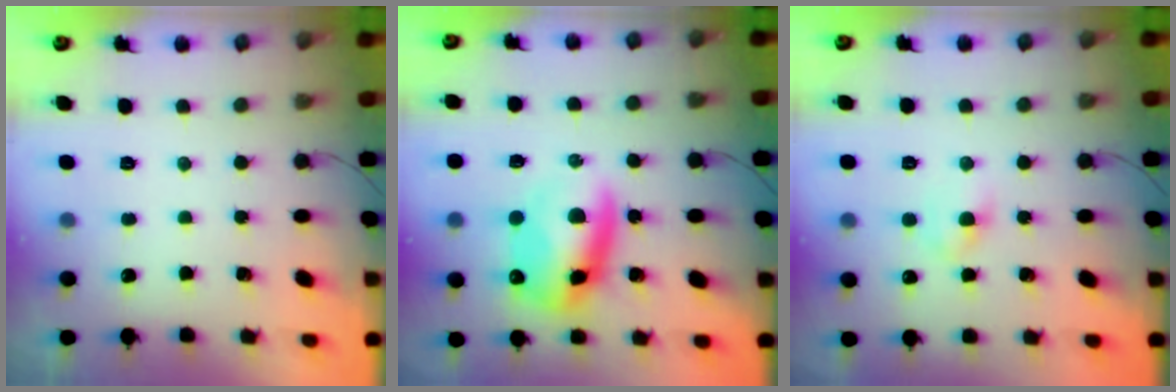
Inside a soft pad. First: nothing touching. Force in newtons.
{"total": 11.8, "press": 11.5, "slide": 2.9}
{"total": 3.8, "press": 3.7, "slide": 1.0}